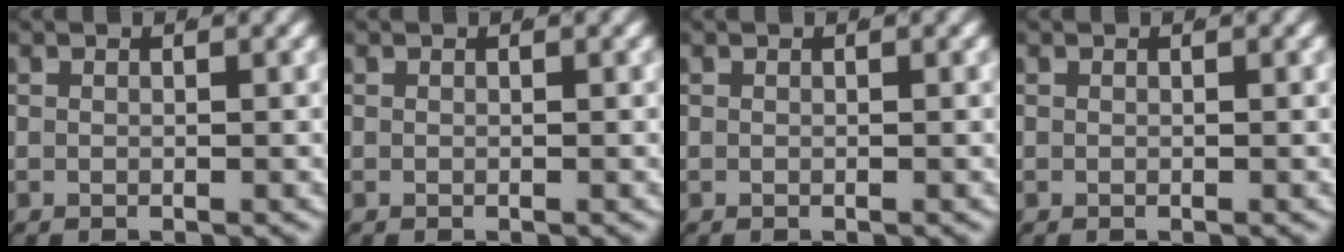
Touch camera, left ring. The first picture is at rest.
{"total": 0.0}
{"total": 0.0}
{"total": 0.0}